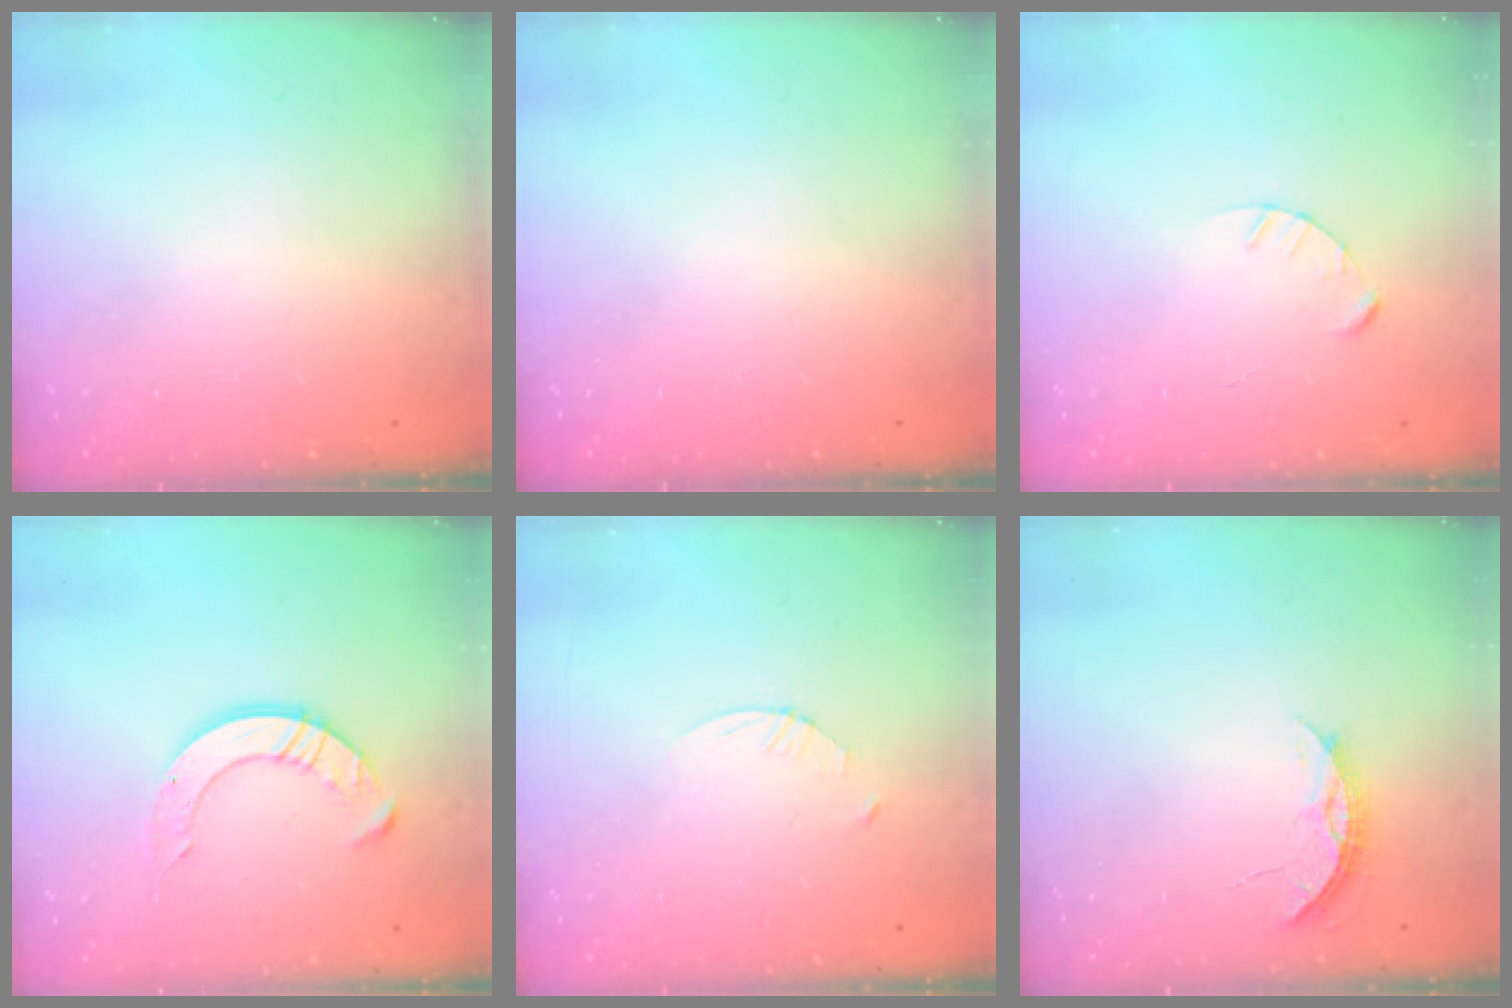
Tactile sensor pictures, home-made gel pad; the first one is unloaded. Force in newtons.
{"total": 0.0}
{"total": 2.4, "press": 2.4, "slide": 0.3}
{"total": 10.5, "press": 10.5, "slide": 0.9}
{"total": 2.3, "press": 2.3, "slide": 0.3}
{"total": 3.9, "press": 3.9, "slide": 0.4}